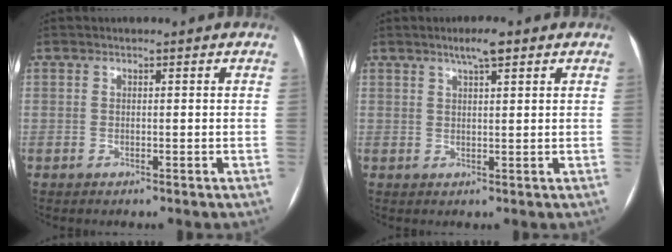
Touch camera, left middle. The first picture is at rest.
{"total": 3.4, "force": [2.2, 0.4, 2.5], "torque": [-0.048, 0.006, 0.037]}